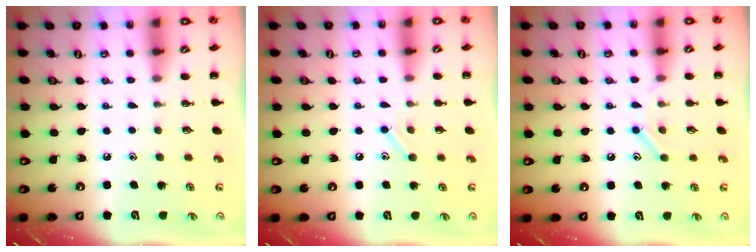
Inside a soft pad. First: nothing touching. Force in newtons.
{"total": 7.1, "press": 6.9, "slide": 1.3}
{"total": 8.4, "press": 8.4, "slide": 0.6}